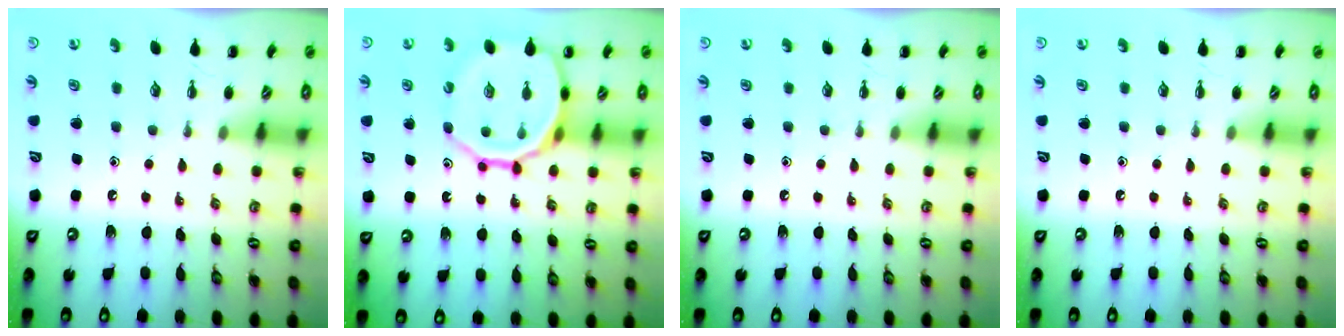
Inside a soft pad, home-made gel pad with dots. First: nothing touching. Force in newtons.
{"total": 16.7, "press": 16.4, "slide": 3.0}
{"total": 0.0}
{"total": 0.0}